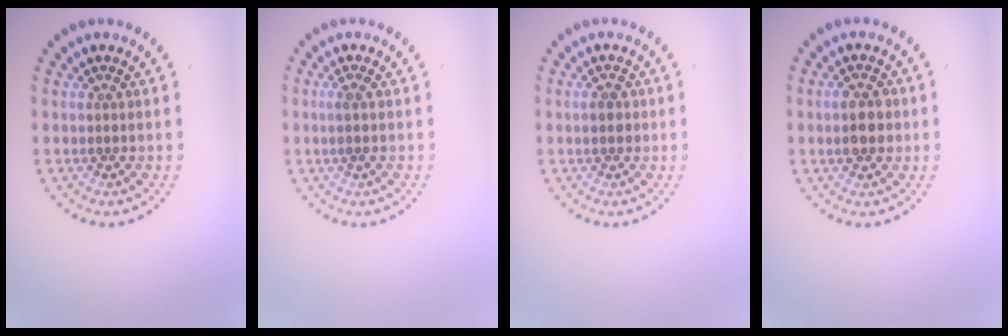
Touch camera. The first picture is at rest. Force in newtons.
{"total": 0.7, "press": 0.5, "slide": 0.5}
{"total": 1.0, "press": 1.0, "slide": 0.1}
{"total": 2.9, "press": 2.9, "slide": 0.2}